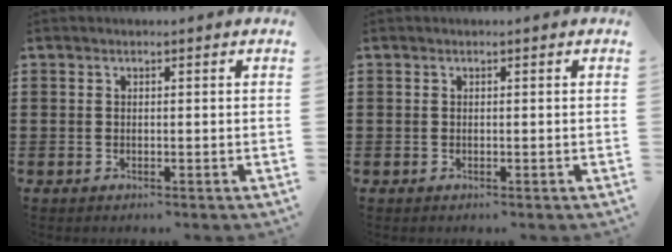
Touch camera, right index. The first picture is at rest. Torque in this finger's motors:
{"motor_torque": [1.07, 1.07, 0.00, 0.00]}